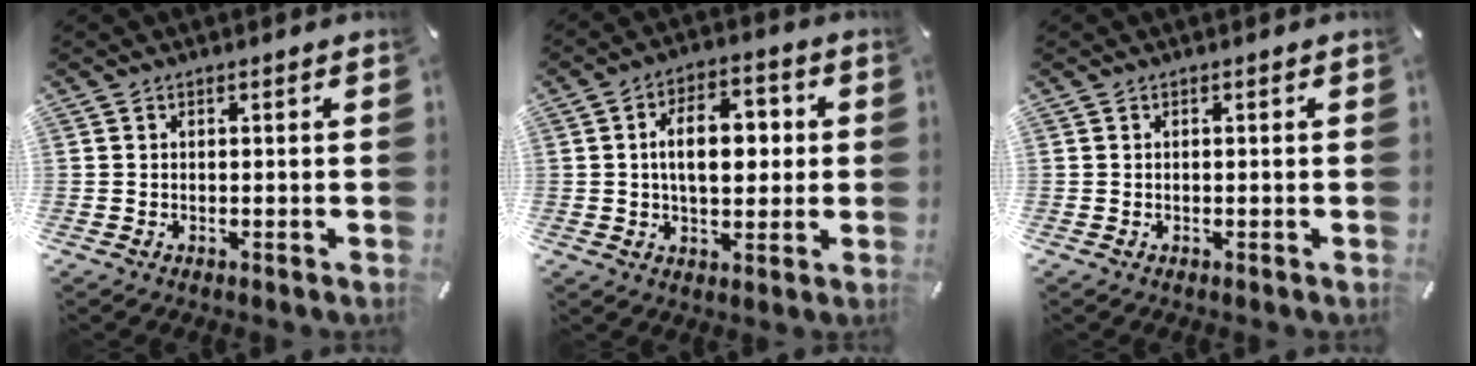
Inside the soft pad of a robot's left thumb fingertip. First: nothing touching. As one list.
[{"total": 11.1, "force": [1.0, 6.8, 8.7], "torque": [-0.133, 0.003, 0.011]}, {"total": 0.0}]